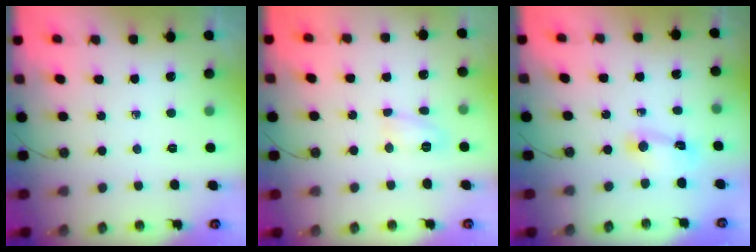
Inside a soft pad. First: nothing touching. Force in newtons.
{"total": 5.4, "press": 5.4, "slide": 0.6}
{"total": 3.0, "press": 3.0, "slide": 0.3}